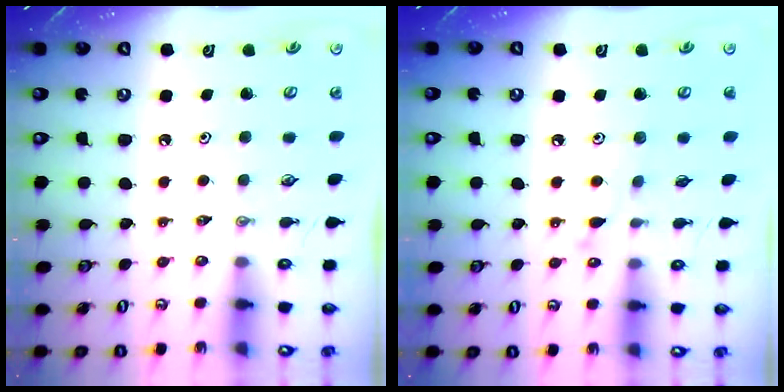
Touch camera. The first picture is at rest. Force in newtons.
{"total": 7.0, "press": 7.0, "slide": 0.3}